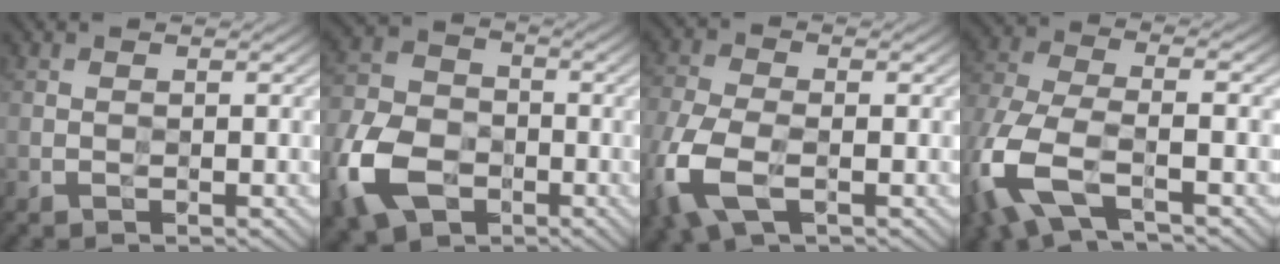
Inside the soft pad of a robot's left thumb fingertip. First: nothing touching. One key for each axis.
{"total": 12.4, "fx": -5.5, "fy": 8.4, "fz": 7.3, "tx": -0.195, "ty": -0.027, "tz": -0.120}
{"total": 9.1, "fx": -3.7, "fy": 4.7, "fz": 6.8, "tx": -0.185, "ty": -0.017, "tz": -0.082}
{"total": 11.5, "fx": -5.4, "fy": 4.7, "fz": 9.0, "tx": -0.231, "ty": -0.023, "tz": -0.116}